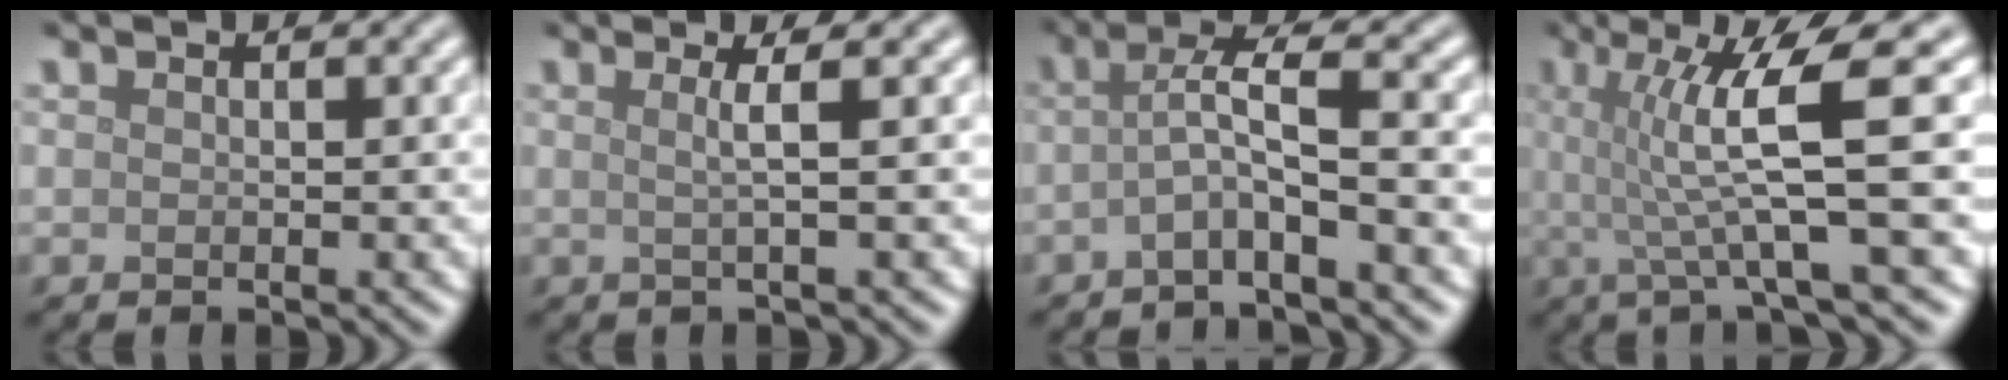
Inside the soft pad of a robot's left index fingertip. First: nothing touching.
{"total": 2.1, "force": [0.3, 0.4, 2.0], "torque": [-0.035, 0.005, -0.003]}
{"total": 3.5, "force": [-1.2, 0.4, 3.3], "torque": [-0.060, 0.011, -0.035]}
{"total": 7.0, "force": [0.8, 0.9, 6.9], "torque": [-0.122, 0.006, 0.012]}